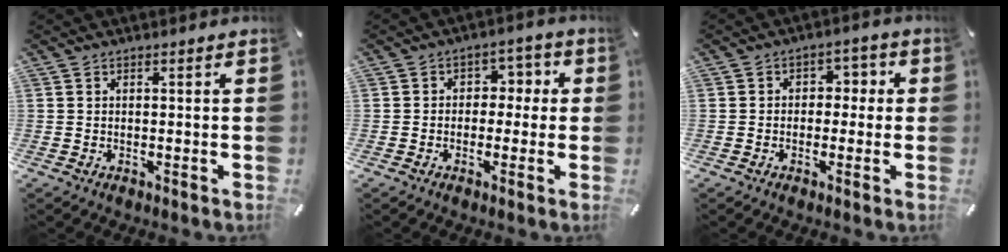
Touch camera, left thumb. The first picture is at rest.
{"total": 4.8, "force": [-1.3, 4.3, 1.9], "torque": [-0.026, 0.016, -0.033]}
{"total": 4.0, "force": [-1.3, 3.4, 1.7], "torque": [-0.019, 0.013, -0.032]}